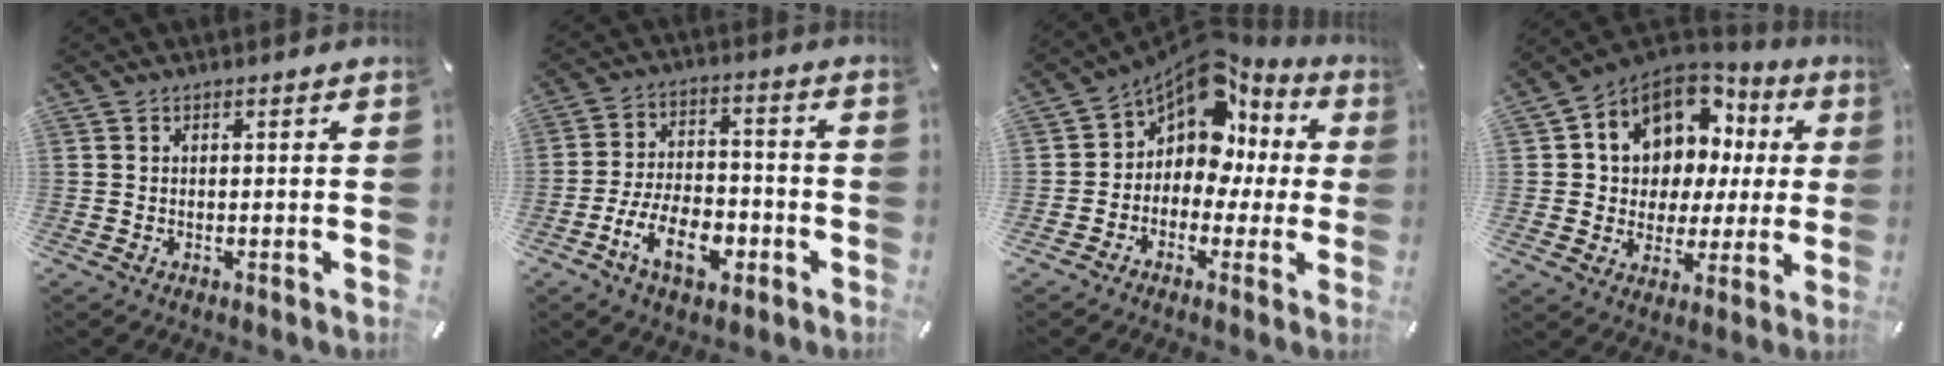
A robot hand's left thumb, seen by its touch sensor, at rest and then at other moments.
{"total": 13.1, "force": [-6.1, 7.7, 8.7], "torque": [-0.172, 0.028, -0.106]}
{"total": 11.8, "force": [6.2, 7.8, 6.3], "torque": [-0.128, -0.050, 0.110]}
{"total": 10.7, "force": [5.6, 8.6, 3.3], "torque": [-0.075, -0.048, 0.108]}